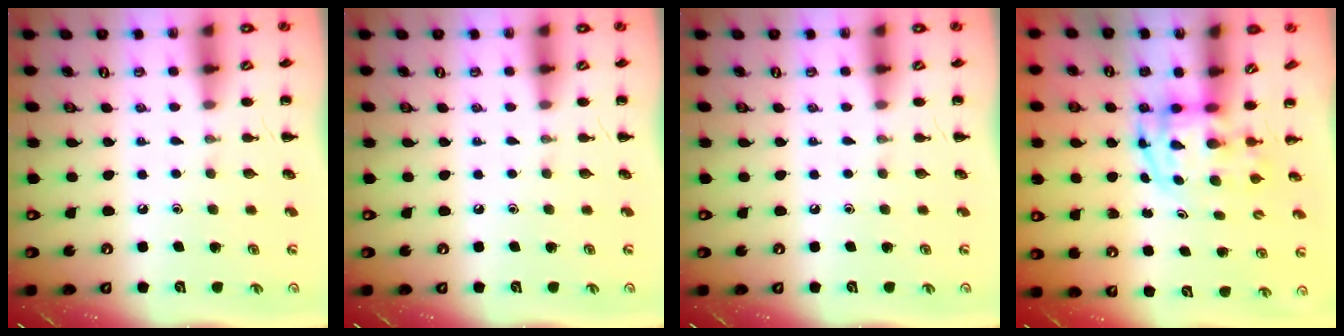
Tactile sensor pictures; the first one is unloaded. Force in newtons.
{"total": 0.0}
{"total": 0.0}
{"total": 4.0, "press": 3.9, "slide": 0.7}